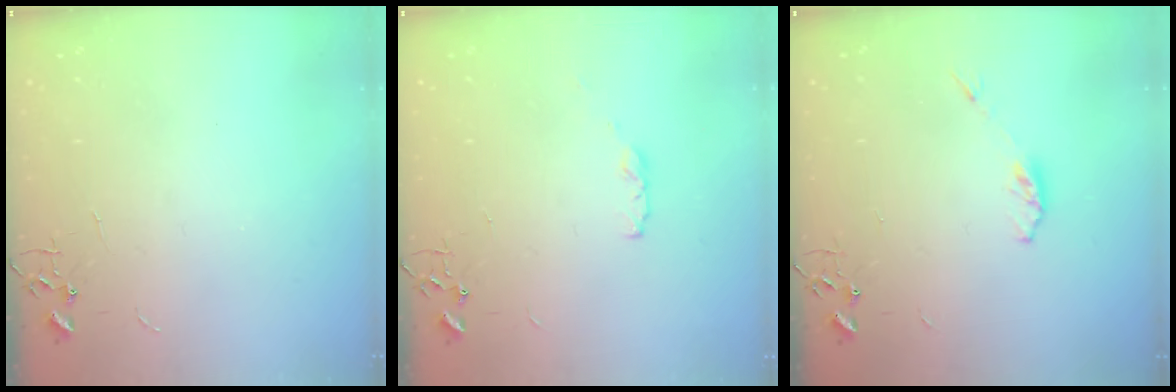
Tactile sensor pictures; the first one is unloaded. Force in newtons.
{"total": 3.5, "press": 3.5, "slide": 0.5}
{"total": 3.1, "press": 3.1, "slide": 0.5}